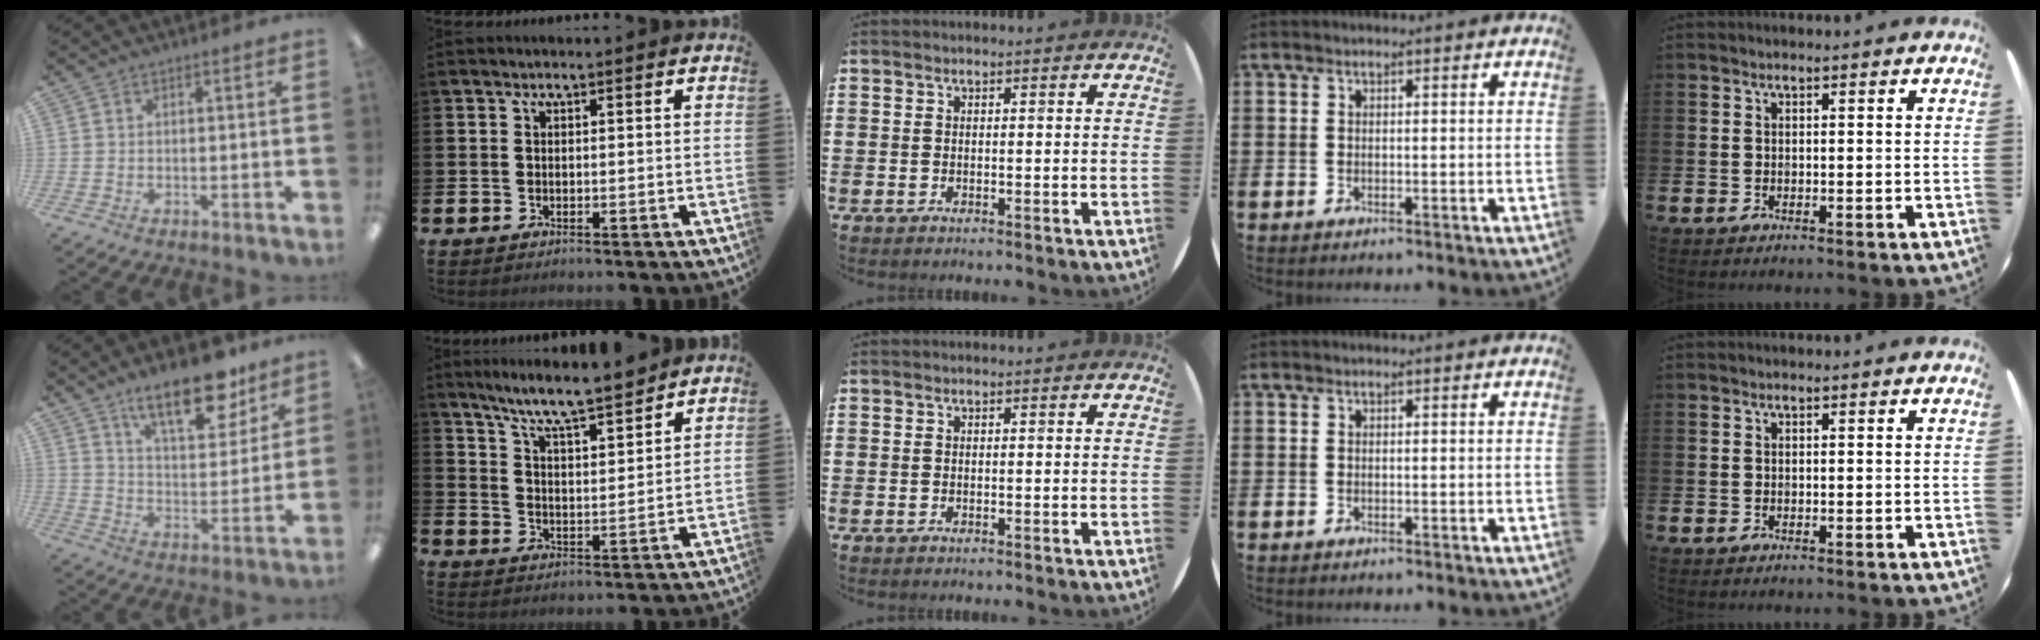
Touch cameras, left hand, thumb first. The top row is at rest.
{"thumb": {"total": 17.0, "force": [11.9, 6.8, 10.1], "torque": [-0.144, -0.063, 0.198]}, "index": {"total": 8.0, "force": [7.5, 0.1, 2.6], "torque": [-0.081, -0.049, 0.133]}}